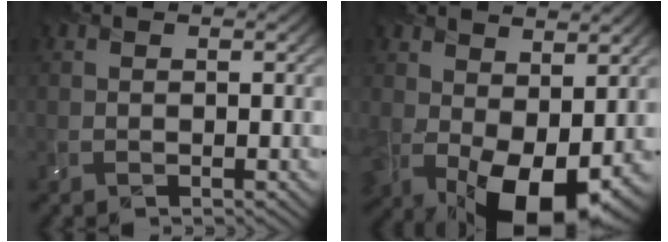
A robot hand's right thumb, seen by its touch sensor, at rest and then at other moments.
{"total": 13.1, "force": [-0.5, 8.0, 10.4], "torque": [-0.170, -0.039, 0.031]}